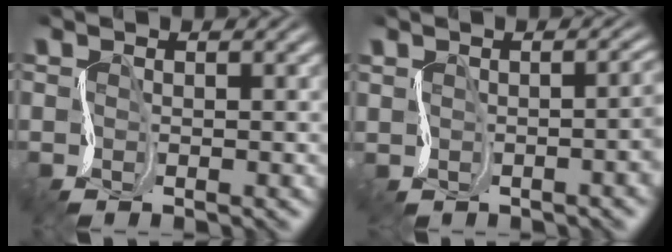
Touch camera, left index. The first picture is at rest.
{"total": 1.3, "force": [-0.3, 0.3, 1.2], "torque": [-0.006, 0.000, 0.005]}